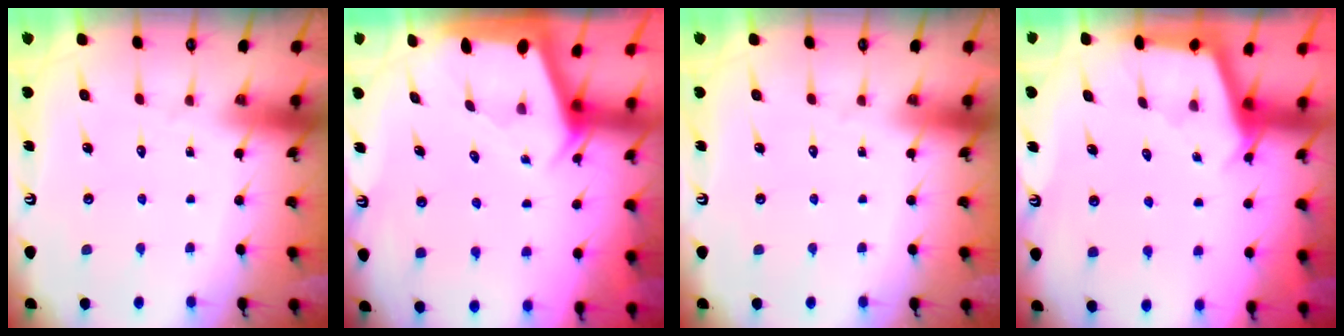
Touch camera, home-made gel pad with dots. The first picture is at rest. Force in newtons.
{"total": 2.0, "press": 2.0, "slide": 0.2}
{"total": 0.0}
{"total": 2.8, "press": 2.8, "slide": 0.6}